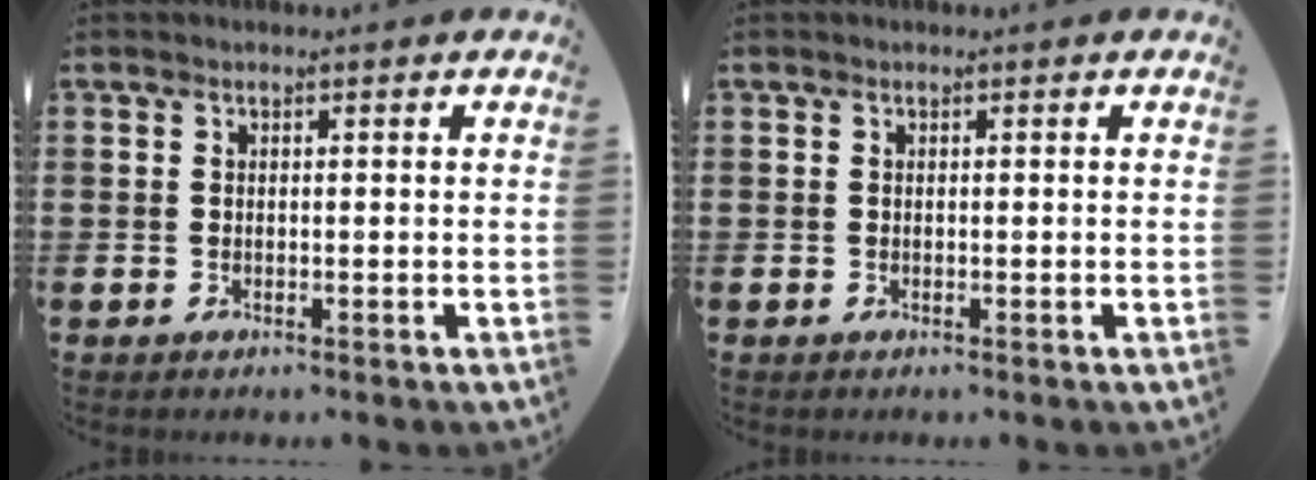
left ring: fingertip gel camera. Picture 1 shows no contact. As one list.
[{"total": 0.0}]